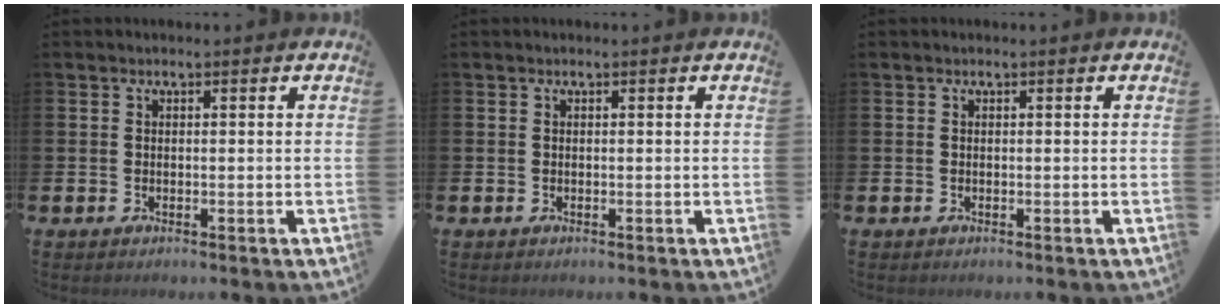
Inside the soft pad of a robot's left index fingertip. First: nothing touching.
{"total": 0.0}
{"total": 0.0}